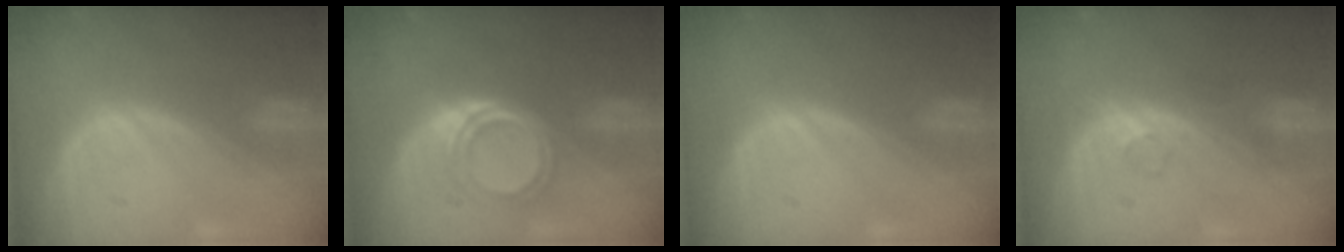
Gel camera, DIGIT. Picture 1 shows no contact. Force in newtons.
{"total": 5.3, "press": 4.5, "slide": 2.8}
{"total": 0.0}
{"total": 2.5, "press": 2.5, "slide": 0.3}